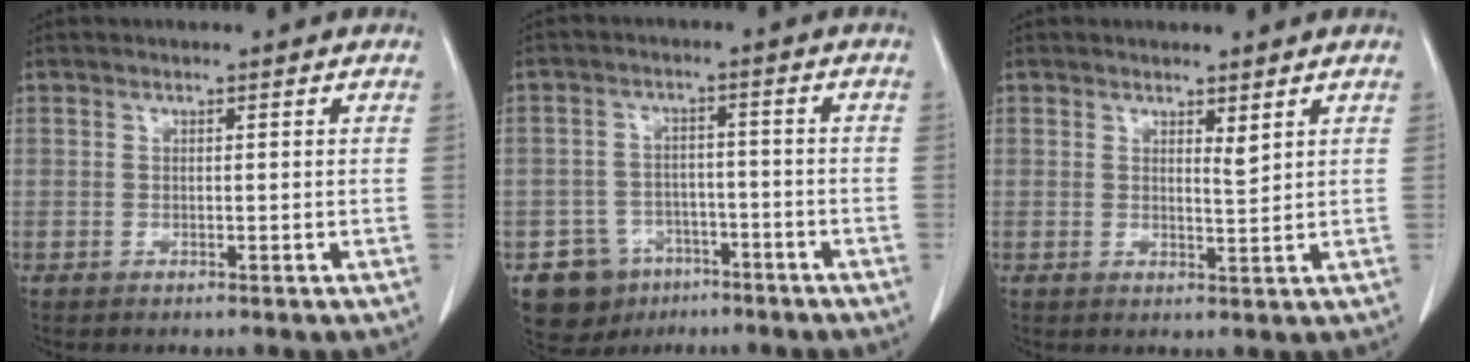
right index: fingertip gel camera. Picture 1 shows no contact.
{"total": 6.6, "force": [-3.9, 5.2, 1.3], "torque": [-0.022, 0.009, -0.053]}
{"total": 1.7, "force": [1.1, 0.2, 1.2], "torque": [-0.024, -0.010, 0.021]}